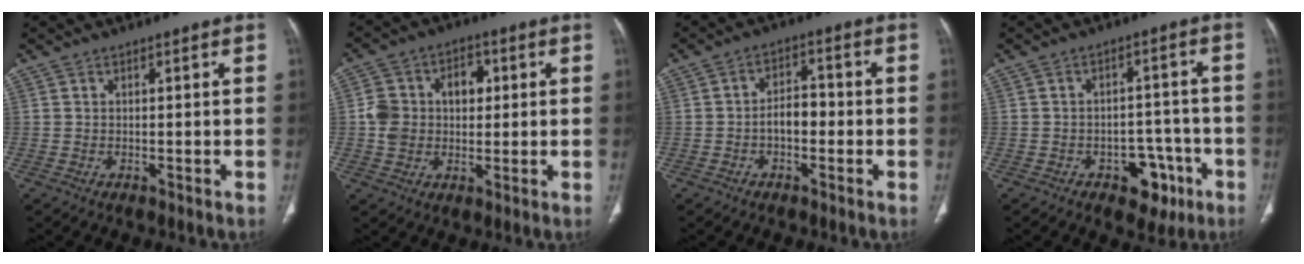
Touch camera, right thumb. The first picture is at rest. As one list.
[{"total": 9.7, "force": [1.1, 7.7, 5.9], "torque": [-0.076, 0.020, 0.017]}, {"total": 4.9, "force": [-1.3, 3.0, 3.6], "torque": [-0.045, 0.025, -0.028]}, {"total": 7.9, "force": [-4.0, 5.1, 4.5], "torque": [-0.024, 0.035, -0.050]}]